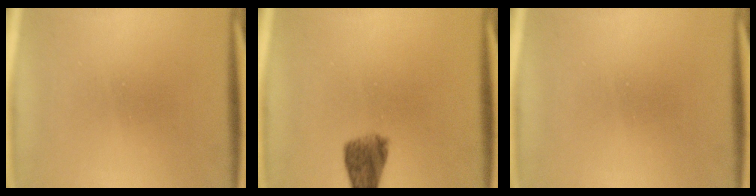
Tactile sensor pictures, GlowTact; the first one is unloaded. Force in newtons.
{"total": 5.6}
{"total": 0.0}